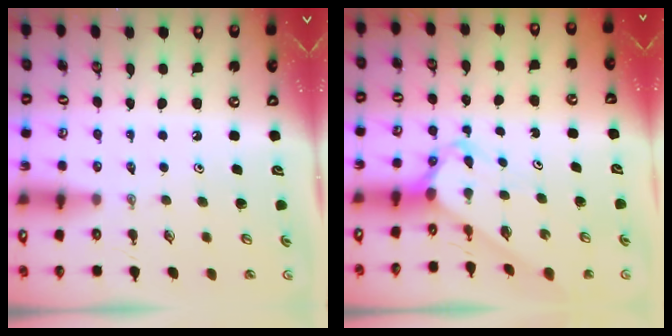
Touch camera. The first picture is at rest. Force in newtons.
{"total": 3.3, "press": 3.3, "slide": 0.3}